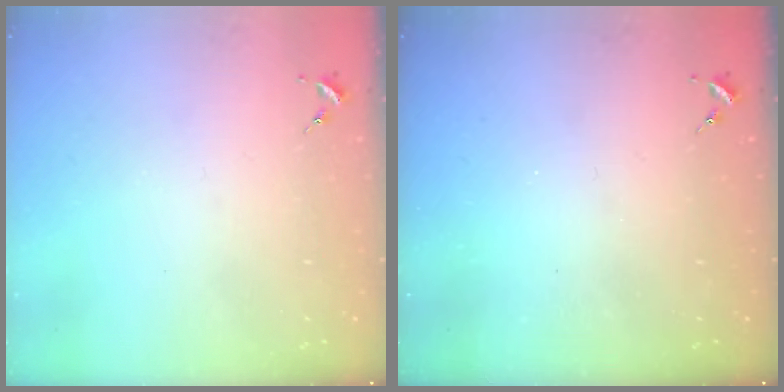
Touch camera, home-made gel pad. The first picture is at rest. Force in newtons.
{"total": 0.0}